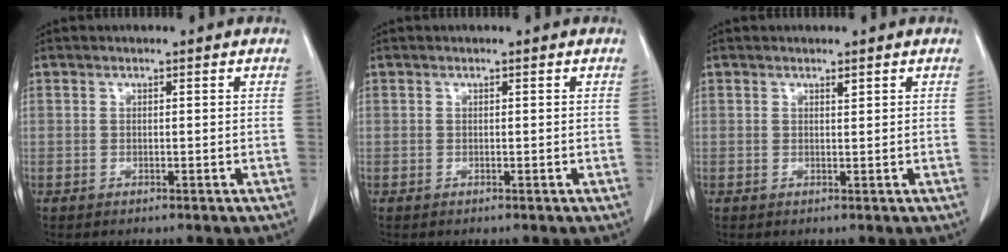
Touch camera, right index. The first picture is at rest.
{"total": 0.0}
{"total": 0.6, "force": [0.4, 0.1, 0.3], "torque": [-0.010, -0.004, 0.008]}